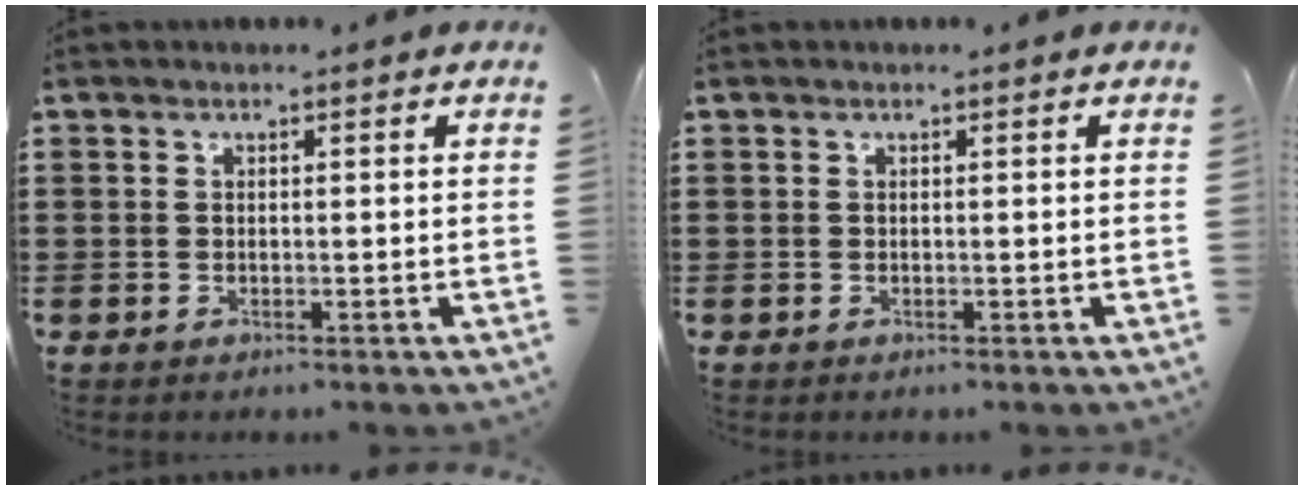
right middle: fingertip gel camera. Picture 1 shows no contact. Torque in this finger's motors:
{"motor_torque": [-0.08, 0.08, 0.04, 0.01]}